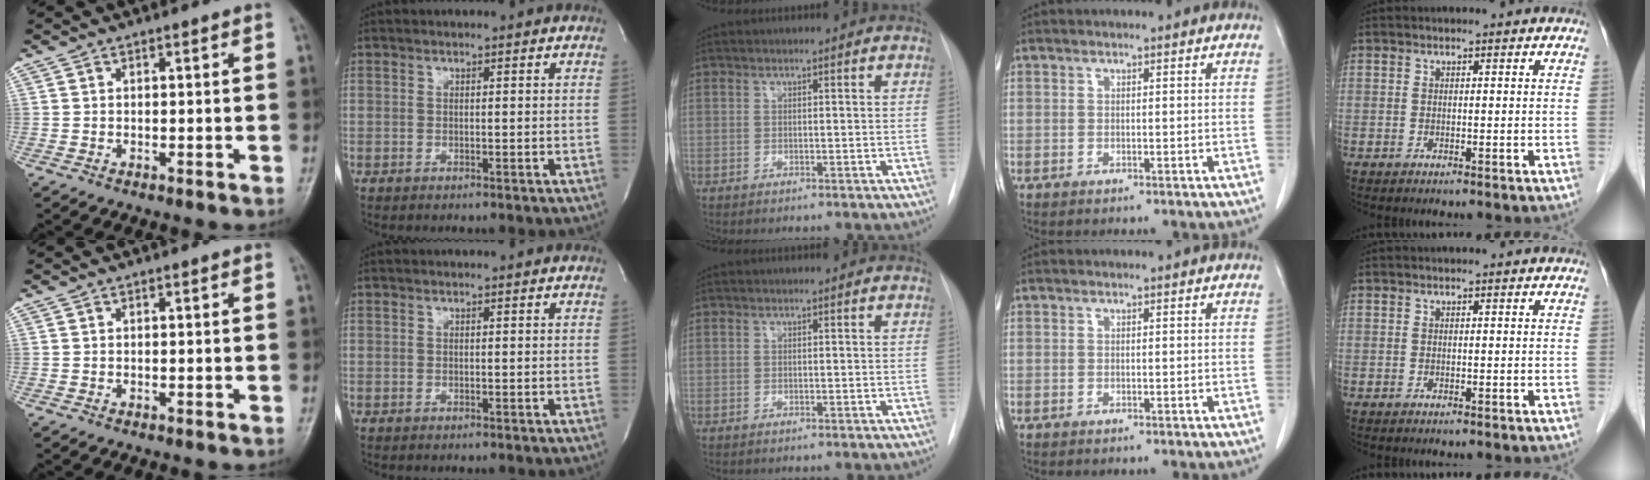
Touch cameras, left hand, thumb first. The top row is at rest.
{}